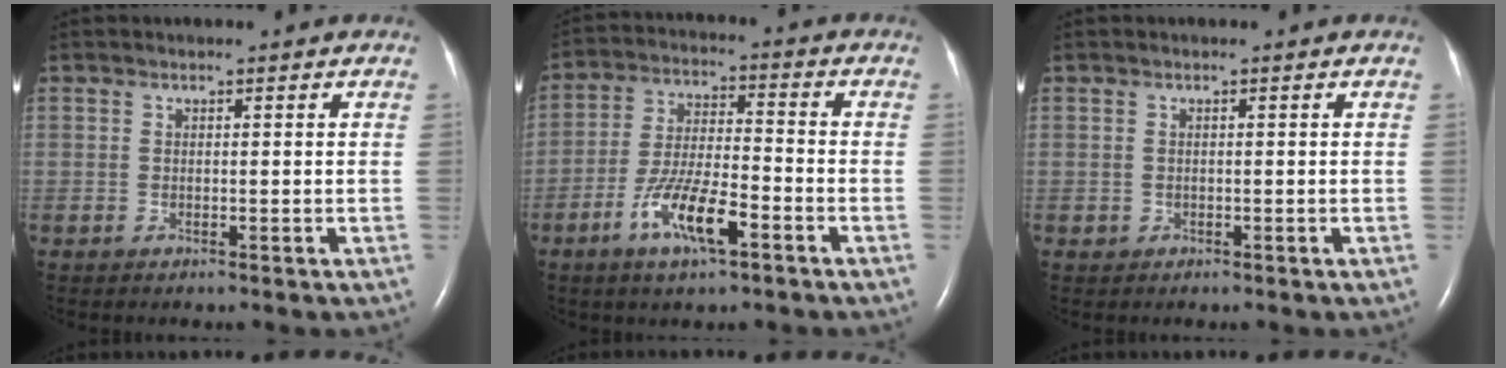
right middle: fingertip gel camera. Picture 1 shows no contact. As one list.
[{"total": 9.7, "force": [-4.9, 2.1, 8.1], "torque": [-0.164, -0.003, -0.090]}, {"total": 0.6, "force": [-0.1, 0.6, 0.1], "torque": [-0.003, 0.003, -0.003]}]